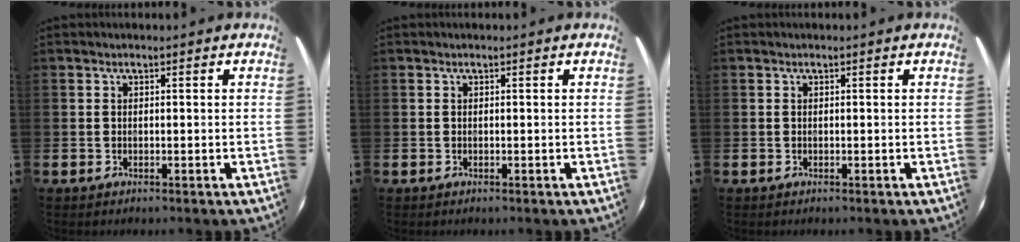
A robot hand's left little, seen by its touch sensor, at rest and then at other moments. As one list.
[{"total": 0.0}, {"total": 0.0}]